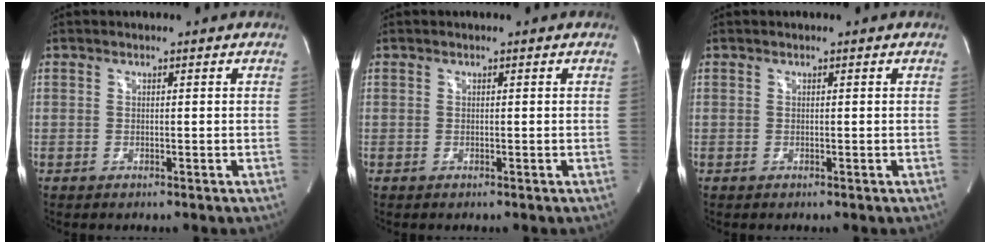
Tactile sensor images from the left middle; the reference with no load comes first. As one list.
[{"total": 0.0}, {"total": 0.0}]